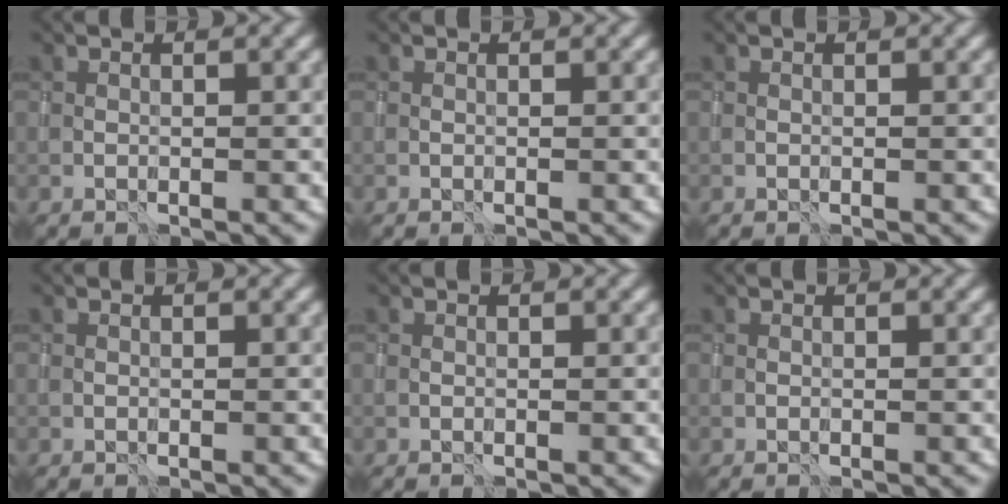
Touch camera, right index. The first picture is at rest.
{"total": 0.0}
{"total": 0.0}
{"total": 0.0}
{"total": 0.0}
{"total": 0.0}